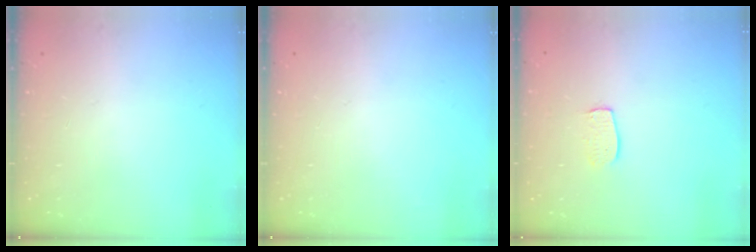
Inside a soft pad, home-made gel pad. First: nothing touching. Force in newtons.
{"total": 0.0}
{"total": 6.6, "press": 6.6, "slide": 0.2}